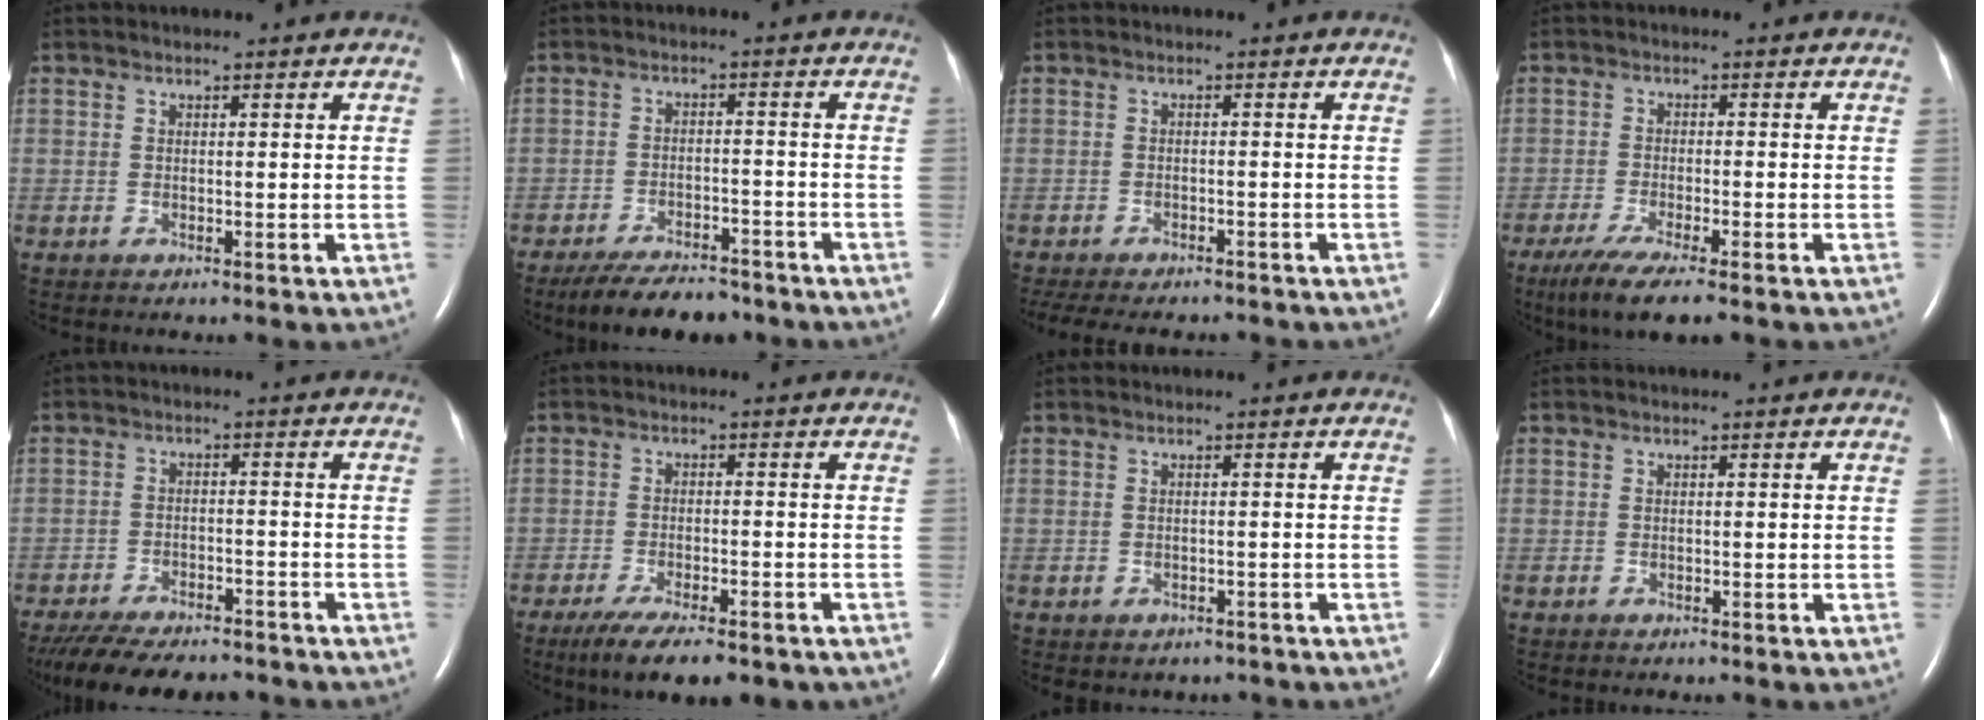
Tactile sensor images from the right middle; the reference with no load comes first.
{"total": 8.8, "force": [-7.3, 3.0, 3.8], "torque": [-0.059, -0.008, -0.117]}
{"total": 12.1, "force": [-10.5, 3.4, 4.8], "torque": [-0.091, -0.007, -0.135]}
{"total": 7.5, "force": [-5.3, 0.5, 5.3], "torque": [-0.095, -0.020, -0.084]}
{"total": 15.4, "force": [-13.4, 4.1, 6.6], "torque": [-0.149, -0.018, -0.191]}
{"total": 10.8, "force": [-8.0, 2.8, 6.6], "torque": [-0.102, -0.015, -0.117]}
{"total": 2.5, "force": [-1.9, 1.6, 0.3], "torque": [-0.006, 0.009, -0.020]}
{"total": 0.0}